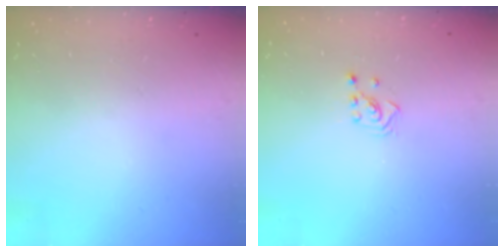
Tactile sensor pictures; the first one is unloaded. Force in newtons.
{"total": 2.1, "press": 2.1, "slide": 0.3}